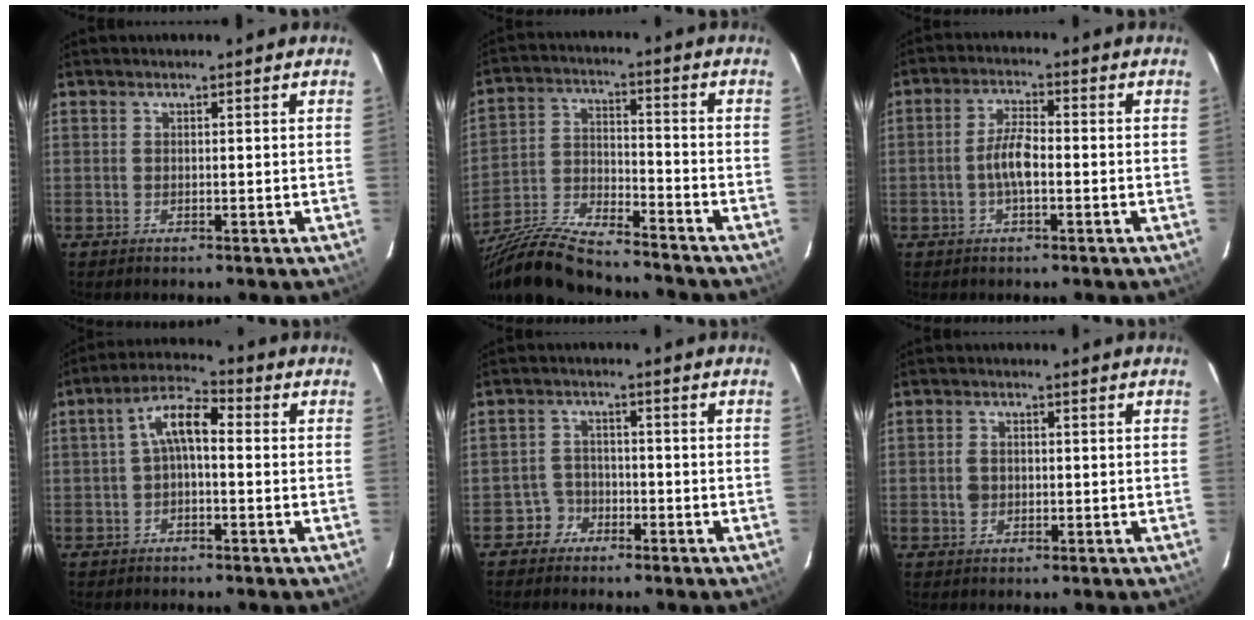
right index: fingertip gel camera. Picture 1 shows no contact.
{"total": 19.2, "force": [-16.5, 3.6, 9.1], "torque": [-0.190, -0.027, -0.288]}
{"total": 5.1, "force": [-1.3, 1.6, 4.6], "torque": [-0.095, 0.009, -0.026]}
{"total": 6.4, "force": [-0.2, 2.8, 5.7], "torque": [-0.116, 0.026, -0.005]}
{"total": 3.6, "force": [-2.3, 2.7, -0.3], "torque": [0.003, 0.017, -0.043]}
{"total": 2.7, "force": [-0.4, 2.3, 1.4], "torque": [-0.028, 0.006, -0.006]}